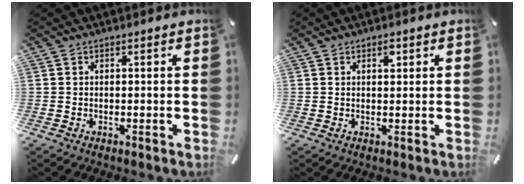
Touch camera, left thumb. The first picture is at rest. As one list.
[{"total": 1.8, "force": [0.9, 1.0, 1.1], "torque": [-0.008, -0.005, 0.012]}]